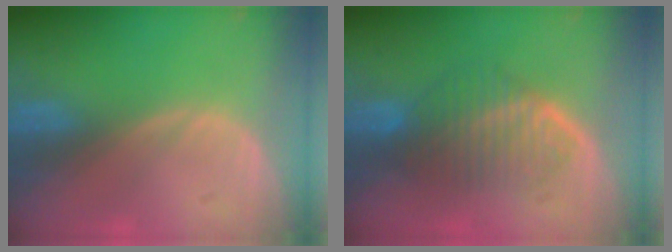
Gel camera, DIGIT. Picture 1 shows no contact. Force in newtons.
{"total": 6.6, "press": 6.4, "slide": 1.7}